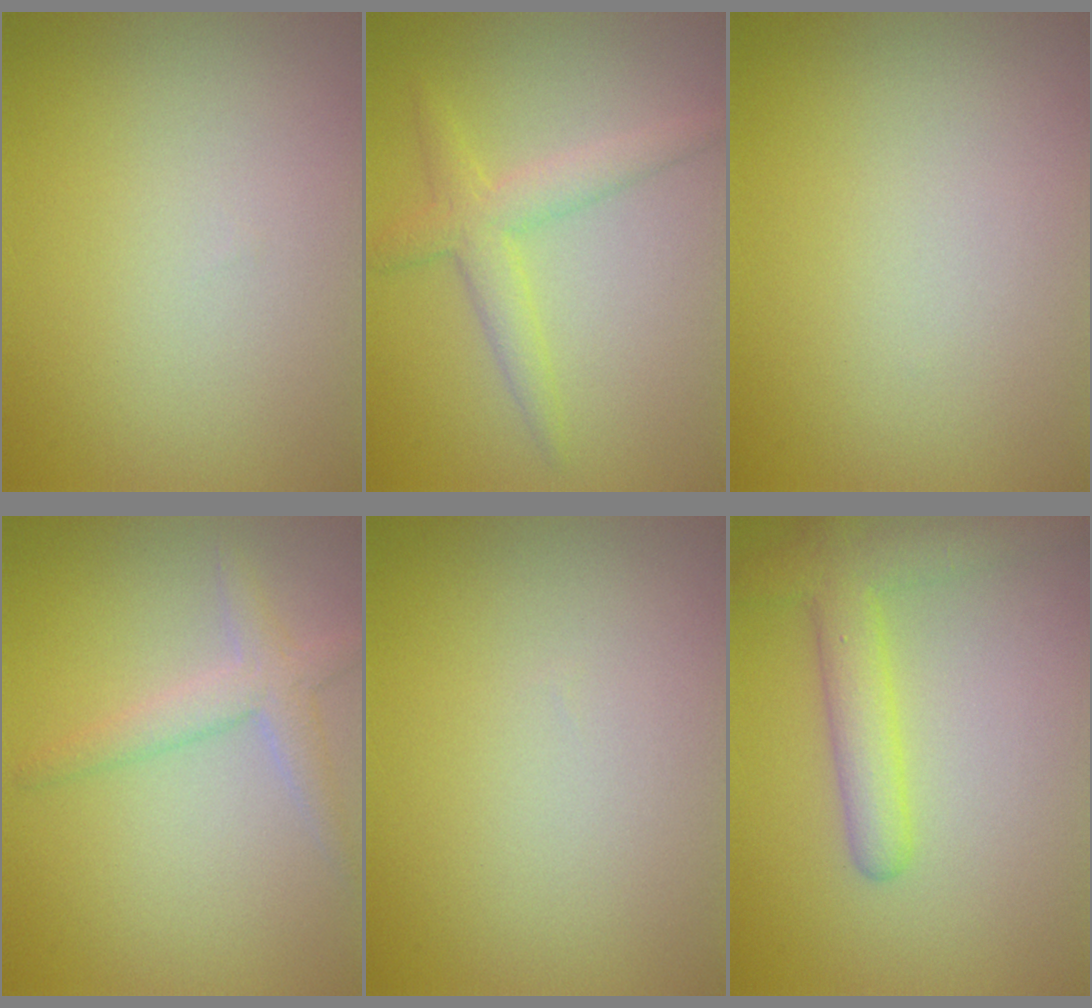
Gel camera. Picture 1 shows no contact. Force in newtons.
{"total": 3.0, "press": 3.0, "slide": 0.0}
{"total": 0.0}
{"total": 2.6, "press": 2.6, "slide": 0.2}
{"total": 0.0}
{"total": 4.1, "press": 4.1, "slide": 0.4}